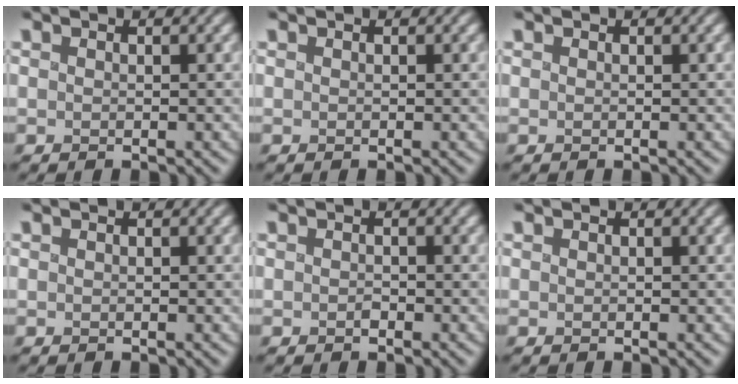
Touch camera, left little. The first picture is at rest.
{"total": 0.0}
{"total": 0.0}
{"total": 0.0}
{"total": 0.8, "force": [-0.6, 0.4, 0.3], "torque": [-0.002, -0.001, -0.010]}
{"total": 0.0}